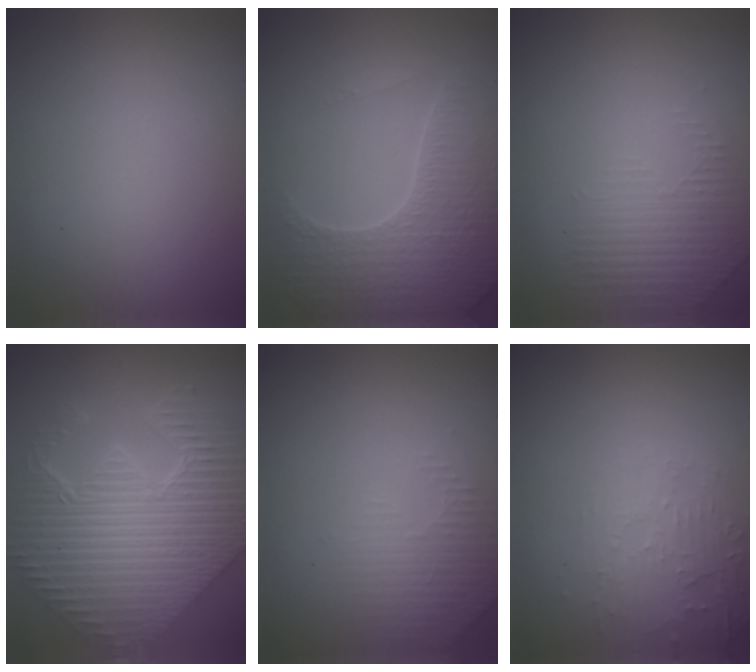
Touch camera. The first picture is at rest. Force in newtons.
{"total": 5.0, "press": 4.4, "slide": 2.3}
{"total": 1.5, "press": 0.9, "slide": 1.2}
{"total": 11.5, "press": 7.7, "slide": 8.4}
{"total": 2.3, "press": 2.2, "slide": 0.6}
{"total": 2.8, "press": 2.7, "slide": 0.6}